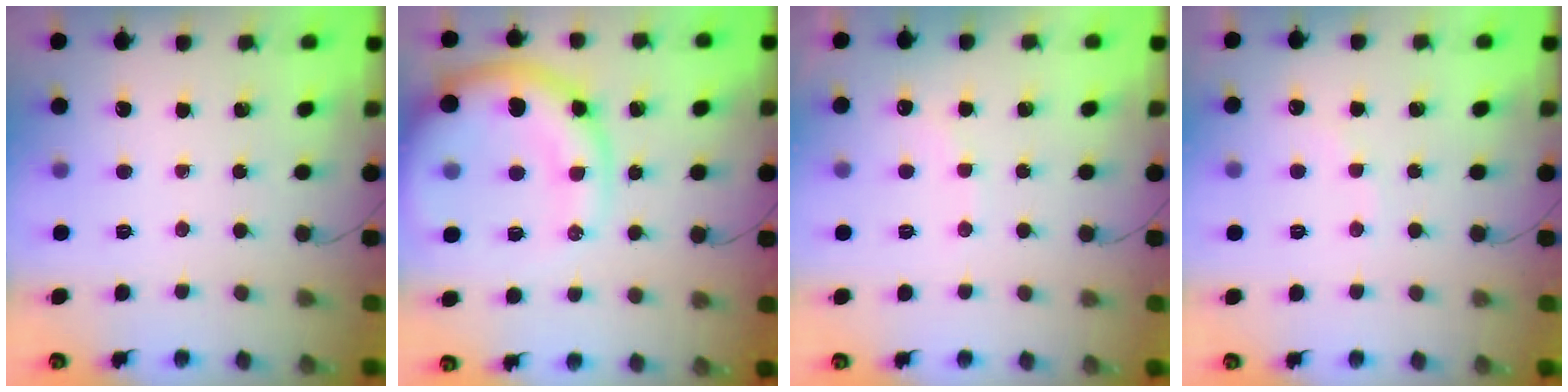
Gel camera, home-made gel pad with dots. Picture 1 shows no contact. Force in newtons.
{"total": 13.9, "press": 13.3, "slide": 3.9}
{"total": 6.8, "press": 6.7, "slide": 1.3}
{"total": 5.6, "press": 5.6, "slide": 1.0}